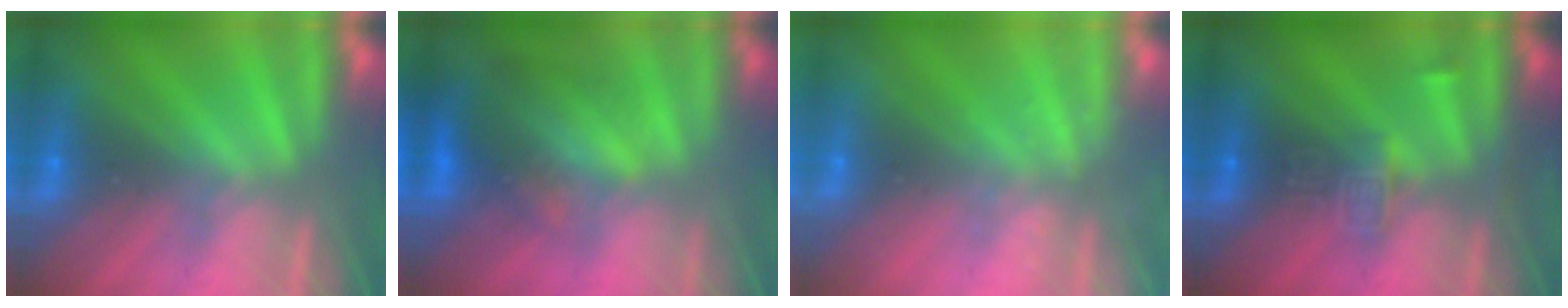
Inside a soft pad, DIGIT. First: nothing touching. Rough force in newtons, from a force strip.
{"total": 3.9}
{"total": 2.2}
{"total": 2.9}